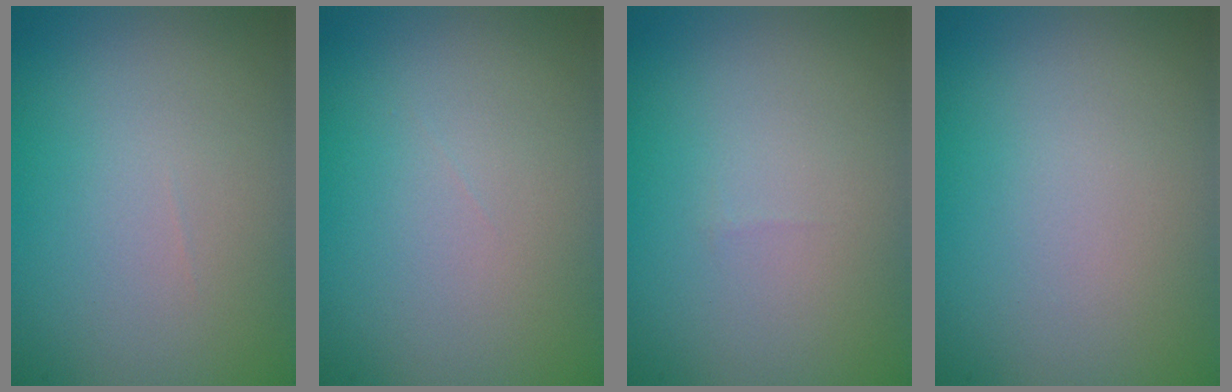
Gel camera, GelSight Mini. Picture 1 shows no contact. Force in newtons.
{"total": 0.0}
{"total": 0.0}
{"total": 0.0}